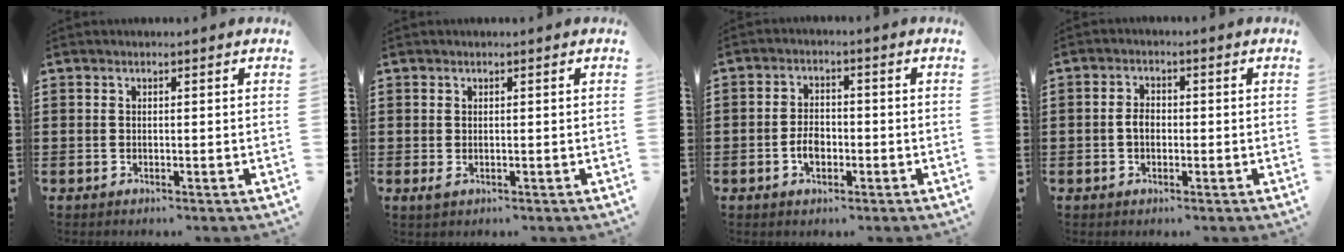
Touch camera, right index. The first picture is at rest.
{"total": 0.6, "force": [-0.1, 0.2, 0.5], "torque": [-0.011, -0.001, -0.003]}
{"total": 3.4, "force": [-1.2, 2.1, 2.4], "torque": [-0.053, 0.003, -0.025]}
{"total": 2.4, "force": [-0.4, 1.5, 1.7], "torque": [-0.035, 0.006, -0.009]}